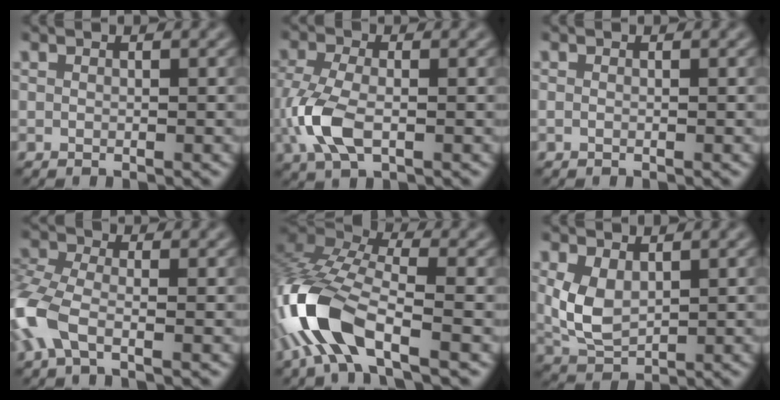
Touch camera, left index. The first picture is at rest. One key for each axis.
{"total": 5.1, "fx": -1.7, "fy": 2.6, "fz": 4.1, "tx": -0.107, "ty": -0.009, "tz": -0.035}
{"total": 0.0}
{"total": 6.3, "fx": -3.0, "fy": 2.8, "fz": 4.7, "tx": -0.123, "ty": -0.004, "tz": -0.078}
{"total": 10.4, "fx": -5.0, "fy": 4.0, "fz": 8.1, "tx": -0.186, "ty": 0.001, "tz": -0.108}
{"total": 4.0, "fx": 0.3, "fy": 2.6, "fz": 3.0, "tx": -0.080, "ty": -0.001, "tz": 0.014}